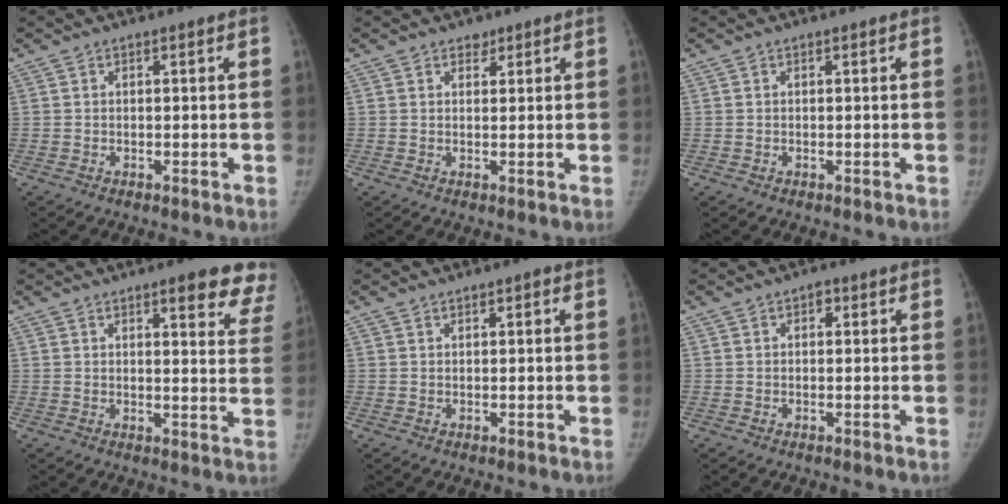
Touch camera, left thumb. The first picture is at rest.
{"total": 1.5, "force": [1.1, 1.0, 0.3], "torque": [0.010, -0.006, 0.013]}
{"total": 0.0}
{"total": 11.1, "force": [8.2, 3.2, 6.7], "torque": [-0.038, -0.037, 0.078]}
{"total": 0.8, "force": [0.5, 0.4, 0.5], "torque": [-0.001, 0.000, 0.006]}
{"total": 1.2, "force": [0.4, 0.9, 0.7], "torque": [0.001, 0.002, 0.001]}